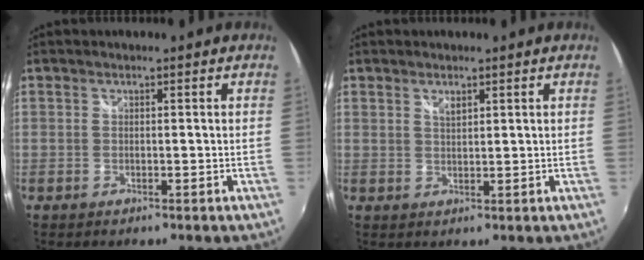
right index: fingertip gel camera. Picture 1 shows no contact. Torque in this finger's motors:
{"motor_torque": [0.00, 0.03, 0.01, 0.02]}